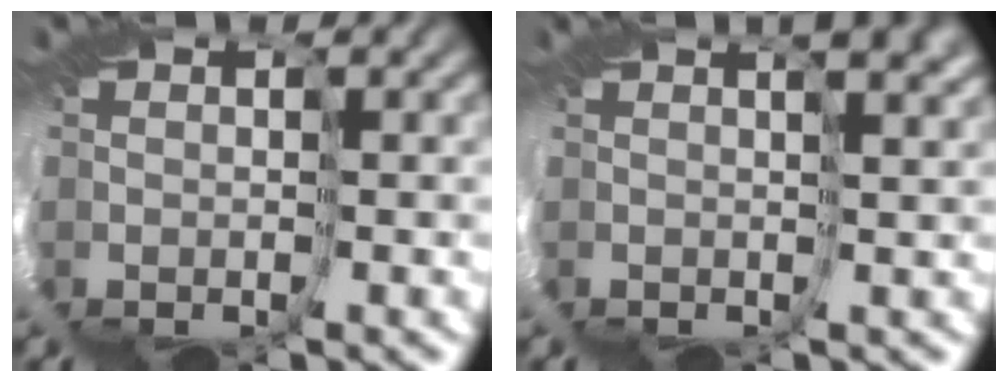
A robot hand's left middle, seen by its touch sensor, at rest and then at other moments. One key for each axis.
{"total": 2.3, "fx": 1.2, "fy": -1.8, "fz": 0.7, "tx": -0.012, "ty": -0.005, "tz": 0.028}